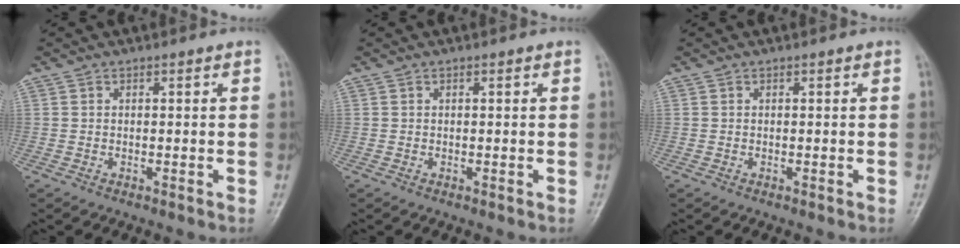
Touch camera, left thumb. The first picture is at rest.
{"total": 0.0}
{"total": 0.0}